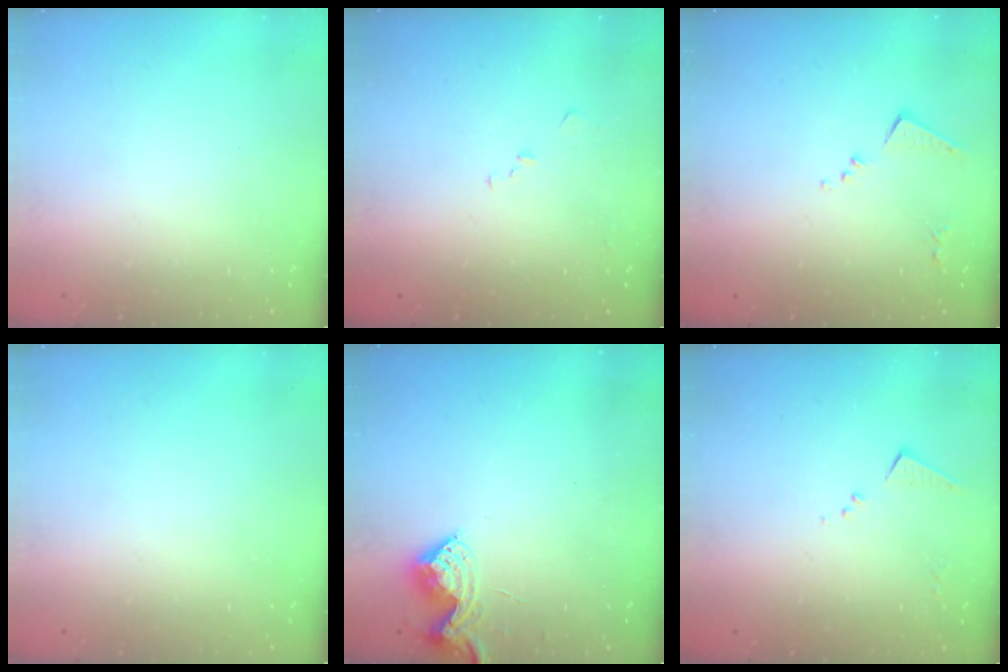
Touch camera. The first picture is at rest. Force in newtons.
{"total": 6.5, "press": 6.4, "slide": 0.7}
{"total": 6.6, "press": 6.6, "slide": 0.4}
{"total": 0.0}
{"total": 8.3, "press": 8.2, "slide": 0.8}
{"total": 6.3, "press": 6.3, "slide": 0.4}